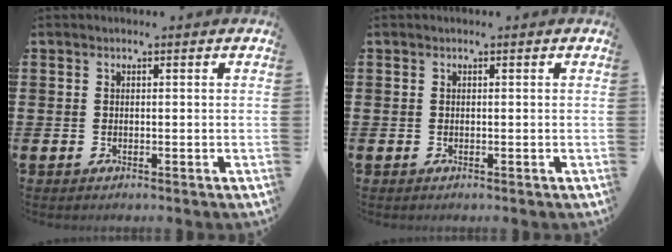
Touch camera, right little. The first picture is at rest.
{"total": 0.0}